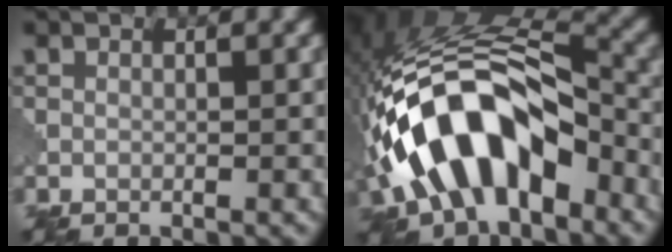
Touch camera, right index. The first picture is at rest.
{"total": 13.4, "force": [-5.0, 6.9, 10.3], "torque": [-0.180, 0.018, -0.094]}